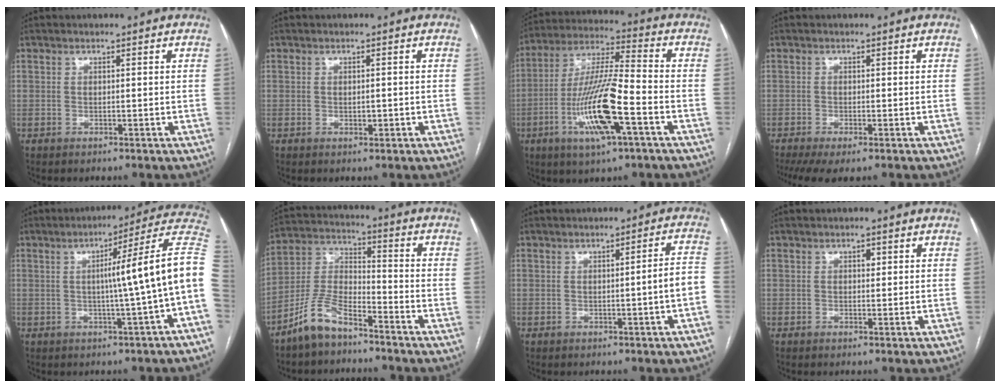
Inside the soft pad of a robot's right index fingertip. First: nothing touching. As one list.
[{"total": 1.2, "force": [-0.2, 0.5, 1.1], "torque": [-0.019, -0.001, -0.002]}, {"total": 15.4, "force": [-5.4, 1.8, 14.4], "torque": [-0.287, -0.007, -0.097]}, {"total": 4.6, "force": [-2.8, 1.2, 3.5], "torque": [-0.060, -0.011, -0.050]}, {"total": 12.8, "force": [-0.6, -2.0, 12.6], "torque": [-0.156, 0.024, -0.016]}, {"total": 9.1, "force": [-7.0, 3.0, 5.1], "torque": [-0.117, 0.006, -0.140]}, {"total": 3.8, "force": [-1.1, -0.6, 3.6], "torque": [-0.044, 0.005, -0.017]}, {"total": 0.9, "force": [0.3, 0.5, 0.6], "torque": [-0.009, 0.002, 0.004]}]